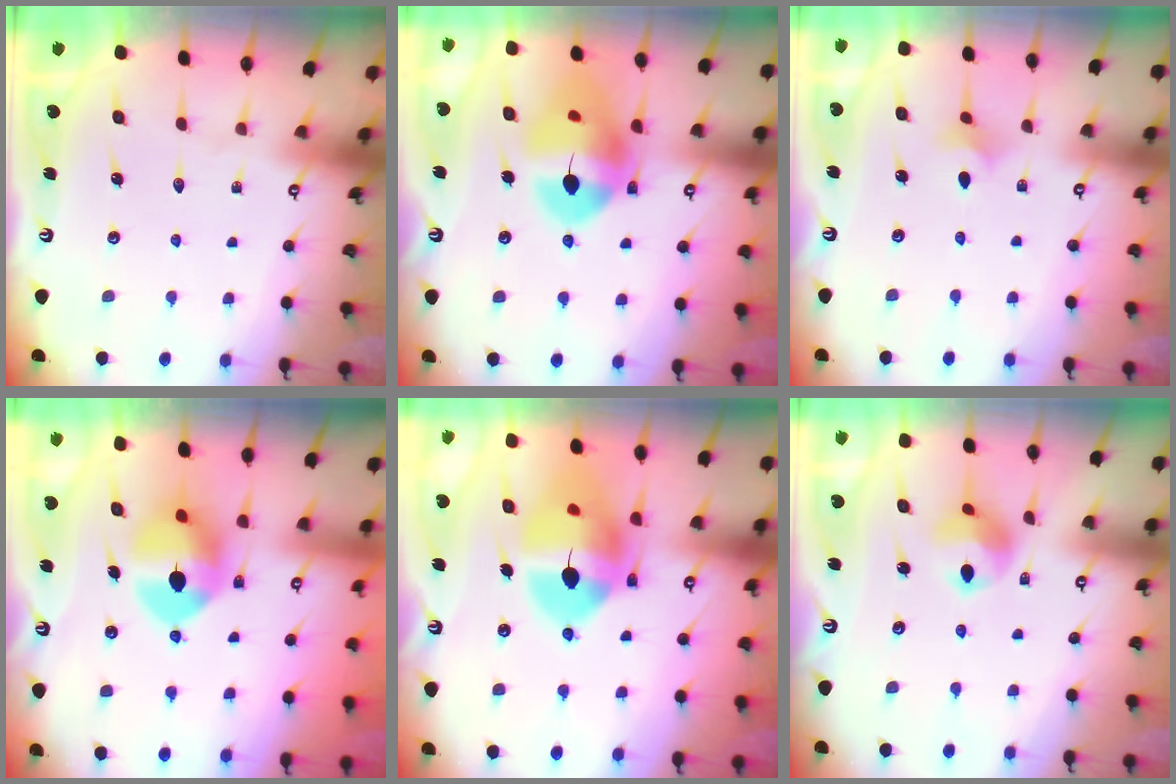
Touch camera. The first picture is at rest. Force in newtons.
{"total": 16.7, "press": 16.6, "slide": 2.4}
{"total": 3.4, "press": 3.3, "slide": 0.9}
{"total": 10.2, "press": 10.1, "slide": 1.5}
{"total": 17.6, "press": 17.5, "slide": 2.0}
{"total": 9.5, "press": 9.4, "slide": 1.2}